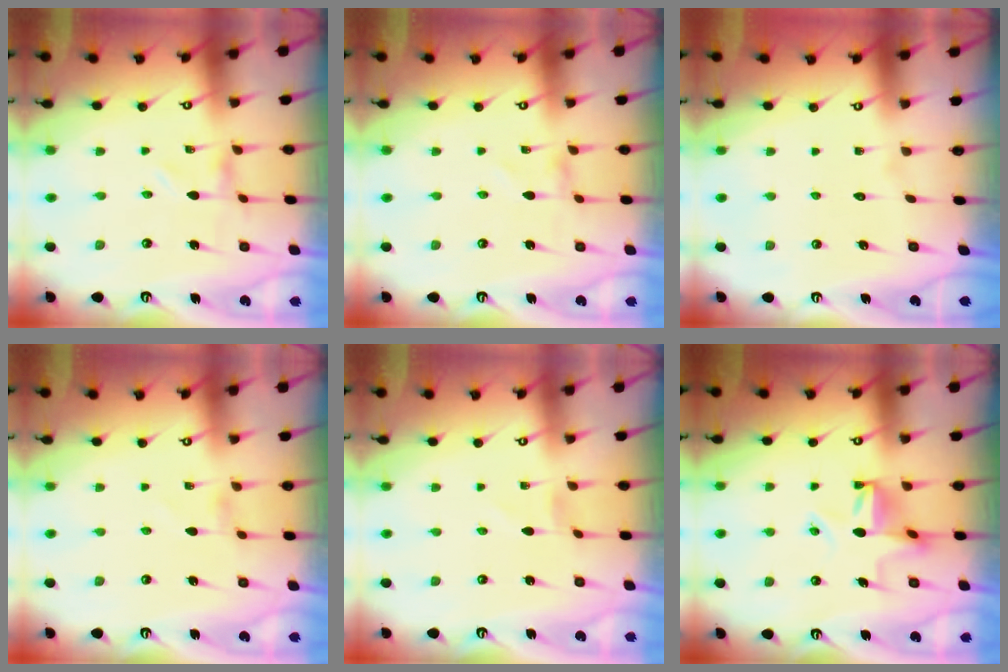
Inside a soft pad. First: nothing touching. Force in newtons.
{"total": 0.8, "press": 0.8, "slide": 0.1}
{"total": 1.7, "press": 1.7, "slide": 0.1}
{"total": 0.0}
{"total": 1.2, "press": 1.2, "slide": 0.1}
{"total": 10.3, "press": 10.3, "slide": 0.4}